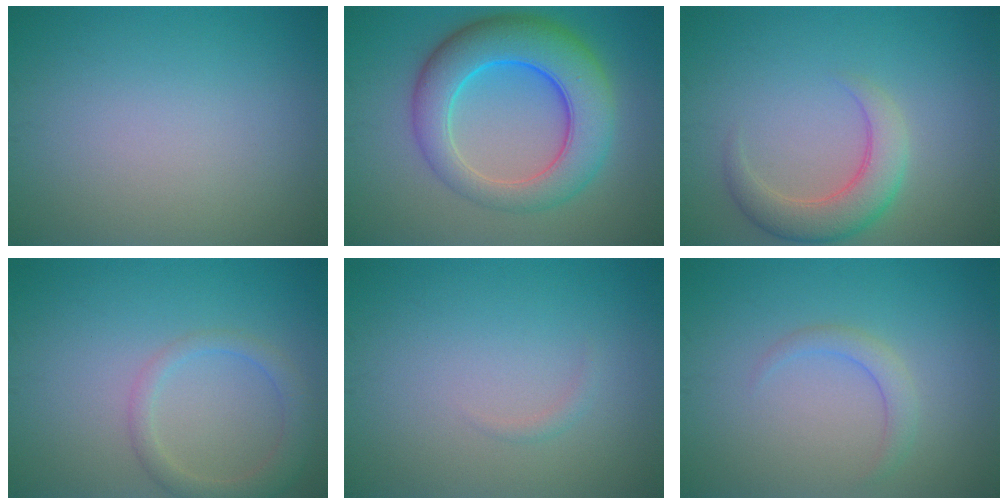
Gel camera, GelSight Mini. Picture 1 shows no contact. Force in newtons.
{"total": 9.0, "press": 9.0, "slide": 0.3}
{"total": 4.1, "press": 4.1, "slide": 0.6}
{"total": 2.7, "press": 2.7, "slide": 0.1}
{"total": 0.6, "press": 0.6, "slide": 0.0}
{"total": 1.6, "press": 1.6, "slide": 0.1}